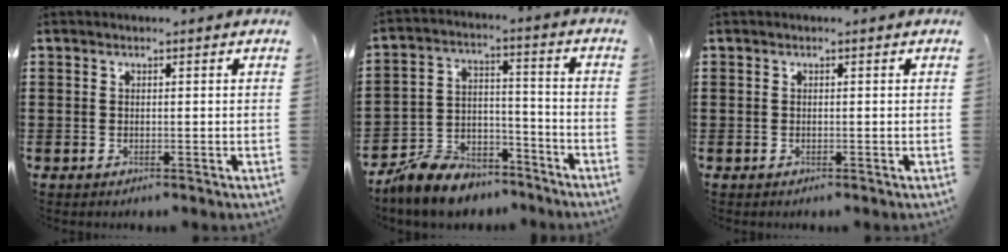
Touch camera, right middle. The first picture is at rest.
{"total": 9.0, "force": [-8.3, 3.0, 1.7], "torque": [-0.035, 0.033, -0.161]}
{"total": 0.0}